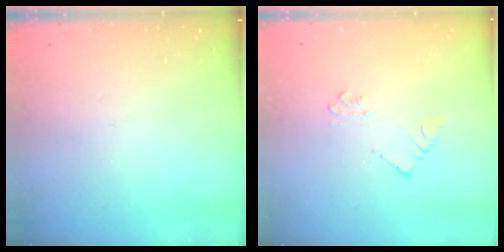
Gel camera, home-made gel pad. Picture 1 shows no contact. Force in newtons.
{"total": 2.5, "press": 2.5, "slide": 0.2}